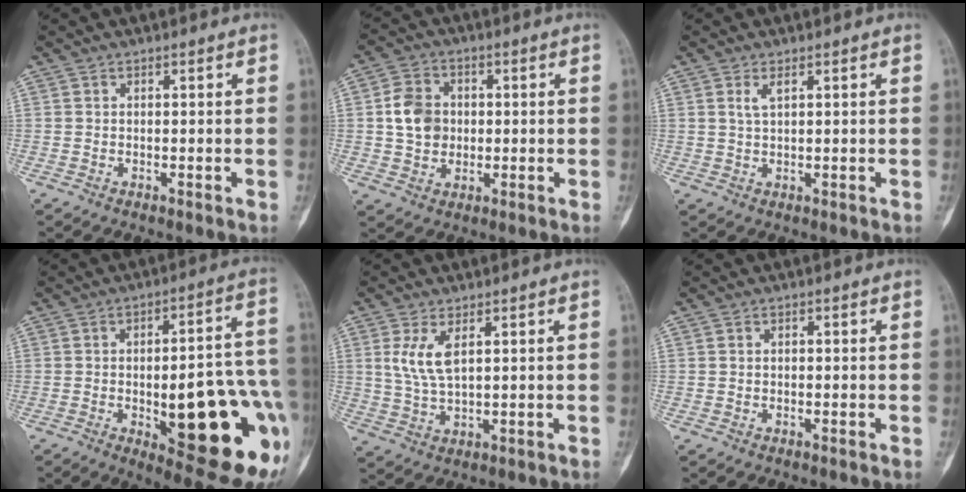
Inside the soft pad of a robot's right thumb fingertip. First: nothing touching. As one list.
[{"total": 8.2, "force": [0.5, 6.8, 4.7], "torque": [-0.060, 0.006, 0.005]}, {"total": 2.2, "force": [1.0, 0.9, 1.7], "torque": [-0.030, -0.001, 0.025]}, {"total": 26.3, "force": [-6.9, 8.8, 23.8], "torque": [-0.239, 0.020, -0.067]}, {"total": 6.2, "force": [2.1, 2.8, 5.1], "torque": [-0.102, -0.008, 0.052]}, {"total": 0.6, "force": [0.0, 0.5, 0.3], "torque": [0.000, 0.003, -0.001]}]